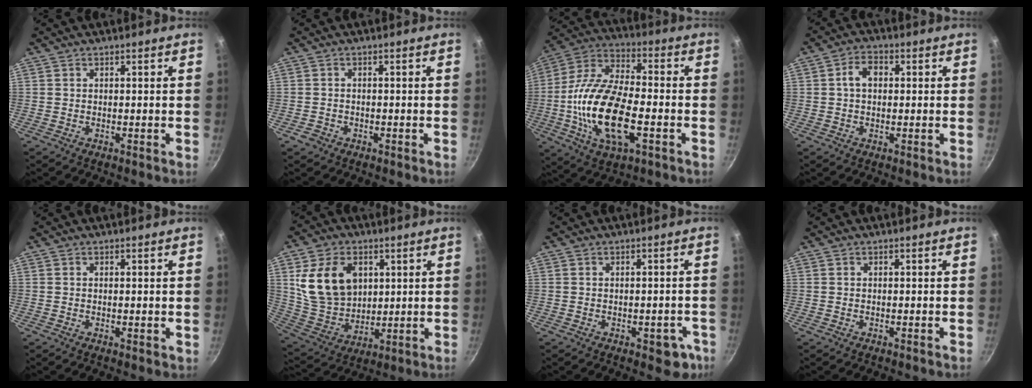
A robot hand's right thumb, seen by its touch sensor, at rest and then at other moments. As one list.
[{"total": 1.7, "force": [-1.0, 1.3, 0.5], "torque": [-0.011, 0.011, -0.013]}, {"total": 20.8, "force": [-4.4, 9.5, 18.0], "torque": [-0.340, 0.022, -0.093]}, {"total": 4.7, "force": [0.6, 3.3, 3.3], "torque": [-0.041, 0.015, 0.003]}, {"total": 0.9, "force": [0.1, 0.4, 0.8], "torque": [-0.010, -0.002, 0.000]}, {"total": 16.1, "force": [4.4, 11.8, 10.1], "torque": [-0.163, -0.017, 0.096]}, {"total": 5.3, "force": [-2.1, 2.9, 3.9], "torque": [-0.022, 0.017, -0.017]}, {"total": 0.0}]